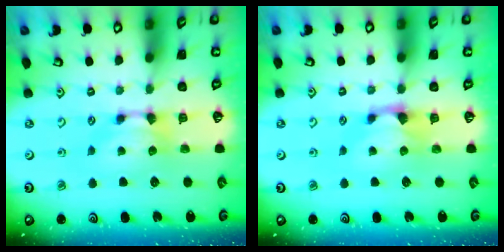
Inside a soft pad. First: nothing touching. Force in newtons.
{"total": 0.6, "press": 0.2, "slide": 0.5}